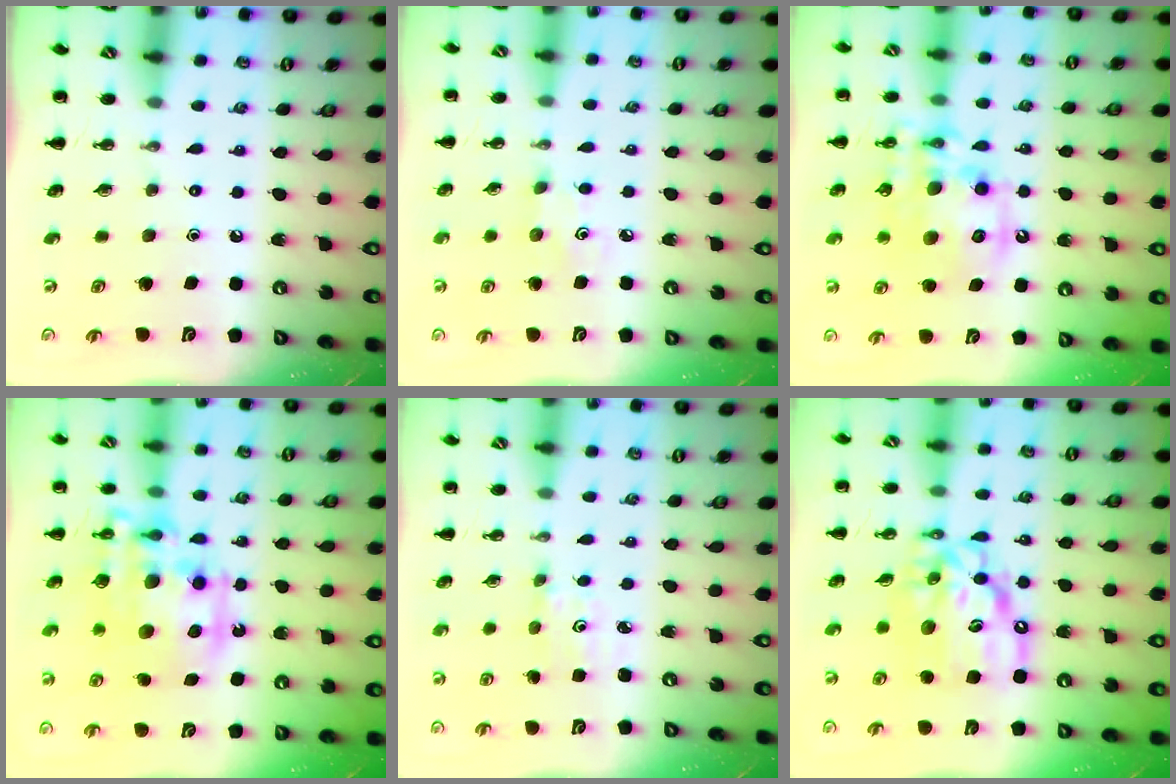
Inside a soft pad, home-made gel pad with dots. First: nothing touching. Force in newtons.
{"total": 2.6, "press": 2.5, "slide": 0.8}
{"total": 13.9, "press": 13.4, "slide": 3.4}
{"total": 15.7, "press": 15.4, "slide": 3.3}
{"total": 1.5, "press": 1.4, "slide": 0.5}
{"total": 12.6, "press": 12.2, "slide": 3.4}